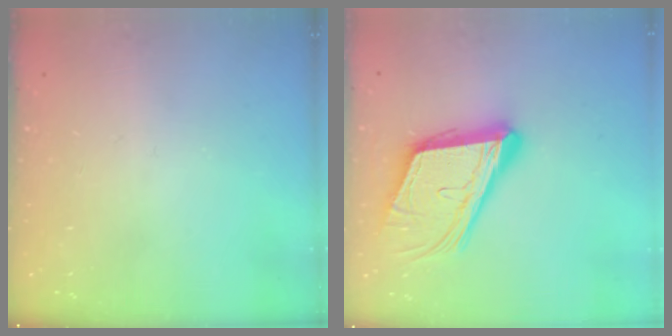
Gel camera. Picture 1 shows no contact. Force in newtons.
{"total": 20.0, "press": 19.6, "slide": 3.9}